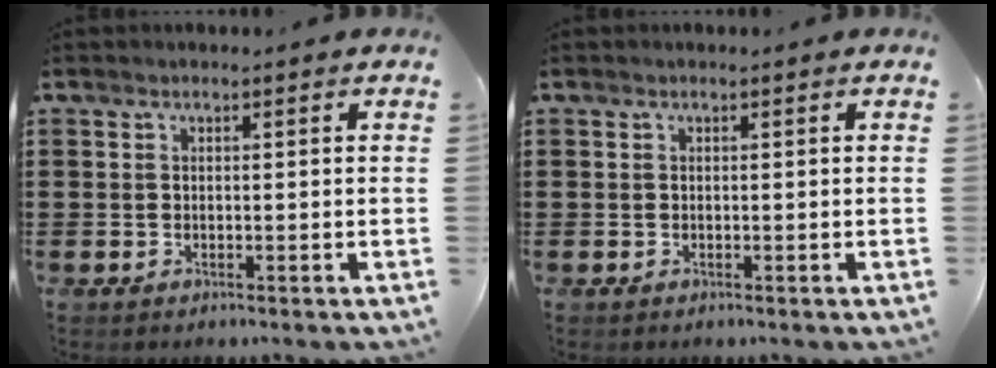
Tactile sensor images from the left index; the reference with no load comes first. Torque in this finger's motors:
{"motor_torque": [0.00, 0.00, 0.00, 0.00]}